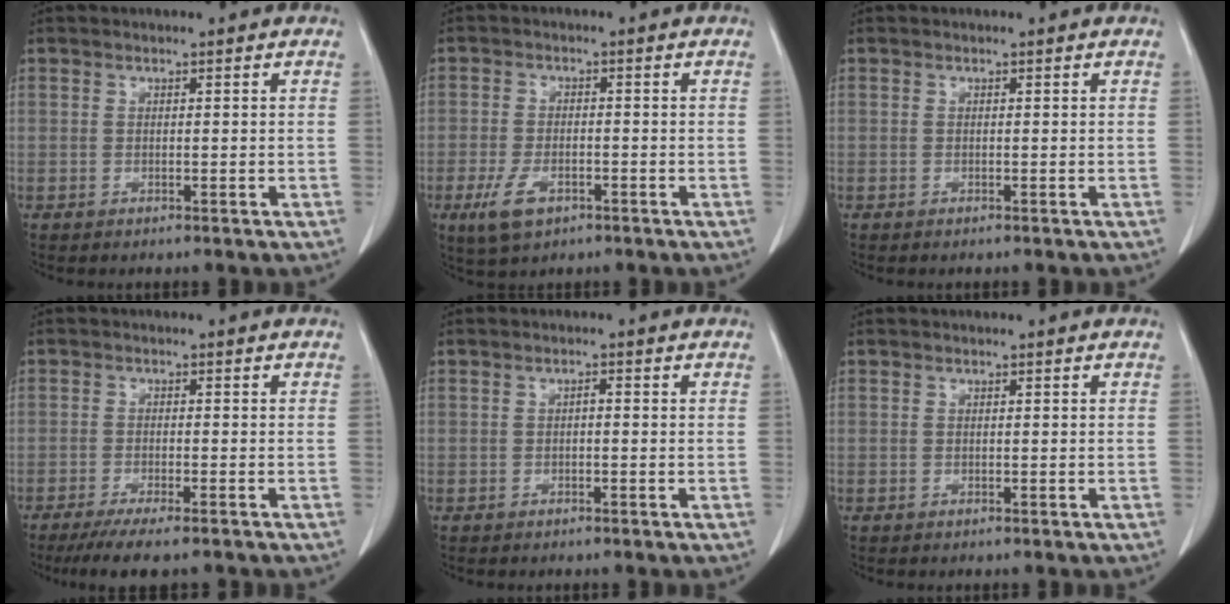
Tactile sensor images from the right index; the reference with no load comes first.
{"total": 5.4, "force": [-2.7, 2.6, 3.9], "torque": [-0.084, -0.006, -0.045]}
{"total": 0.0}
{"total": 8.1, "force": [-6.6, 0.8, 4.7], "torque": [-0.067, -0.016, -0.101]}
{"total": 0.7, "force": [-0.1, 0.3, 0.7], "torque": [-0.012, 0.003, -0.002]}
{"total": 0.0}